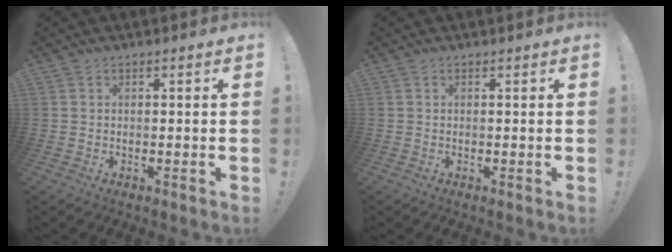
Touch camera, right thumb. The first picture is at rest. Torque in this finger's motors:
{"motor_torque": [0.00, 0.00, 0.00, 0.00, 0.00]}